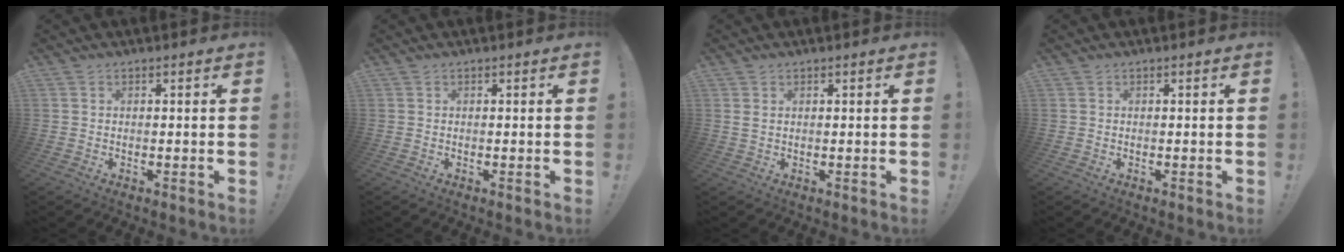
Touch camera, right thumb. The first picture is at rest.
{"total": 0.0}
{"total": 1.7, "force": [0.9, 0.9, 1.1], "torque": [-0.015, 0.001, 0.015]}
{"total": 0.0}